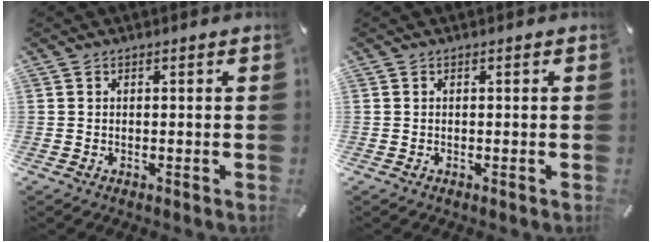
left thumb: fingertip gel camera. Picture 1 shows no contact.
{"total": 0.0}